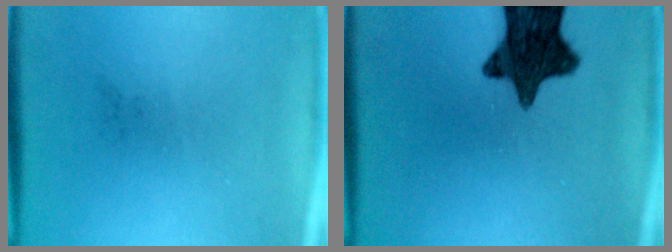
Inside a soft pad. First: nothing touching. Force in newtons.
{"total": 12.6}